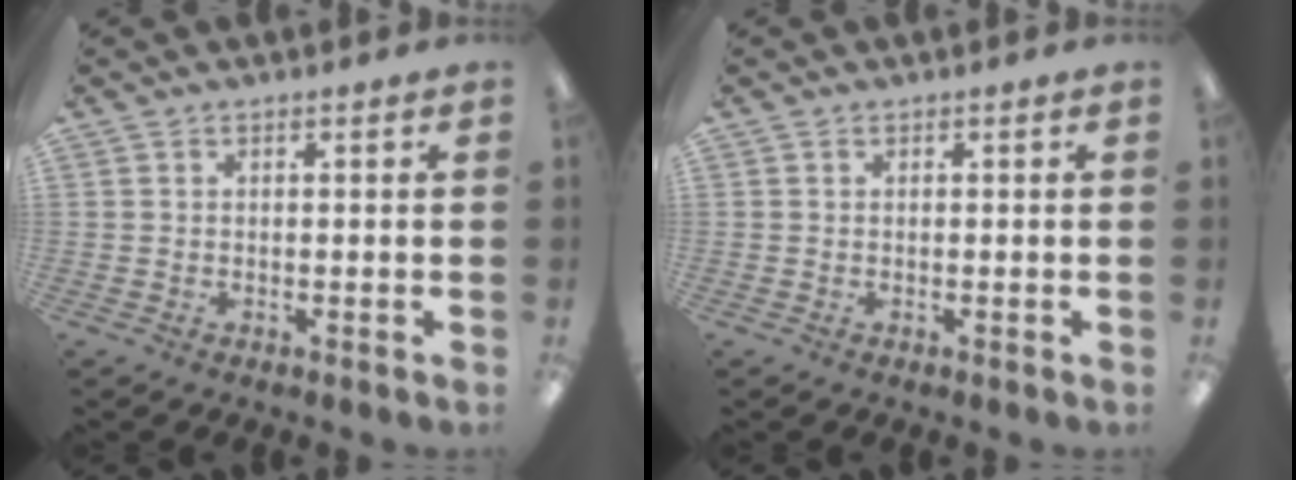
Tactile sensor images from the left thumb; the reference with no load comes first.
{"total": 0.0}